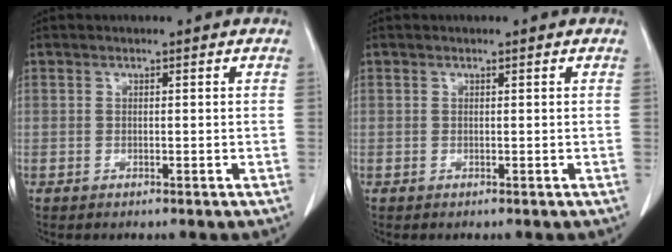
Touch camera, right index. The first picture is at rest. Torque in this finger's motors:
{"motor_torque": [-0.02, 0.04, -0.04, -0.01]}